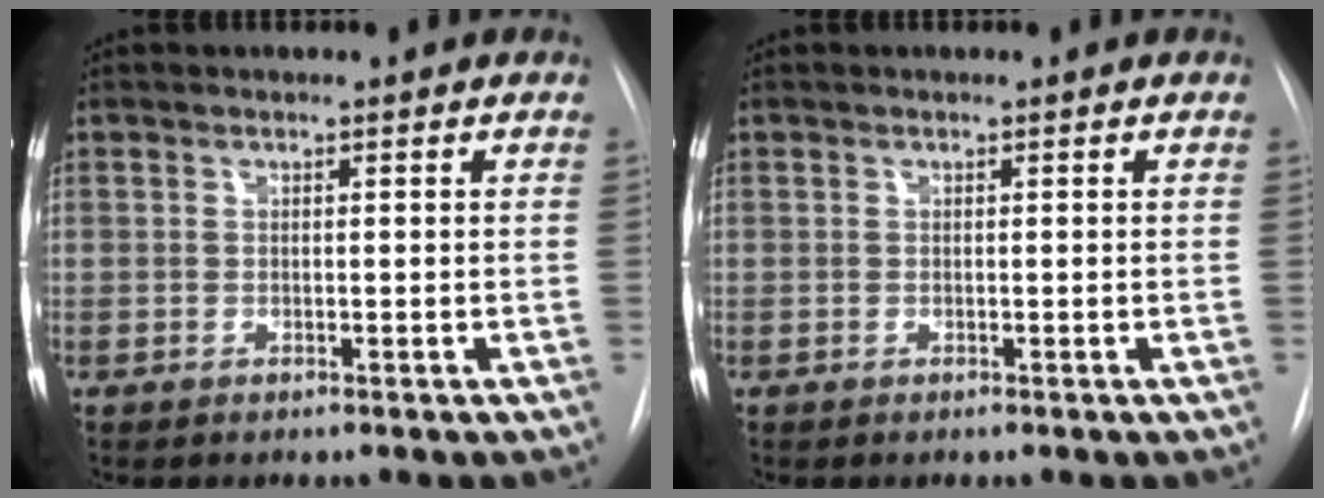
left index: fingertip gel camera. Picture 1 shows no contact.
{"total": 0.0}